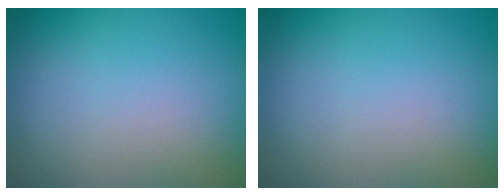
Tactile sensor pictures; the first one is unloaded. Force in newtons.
{"total": 0.0}